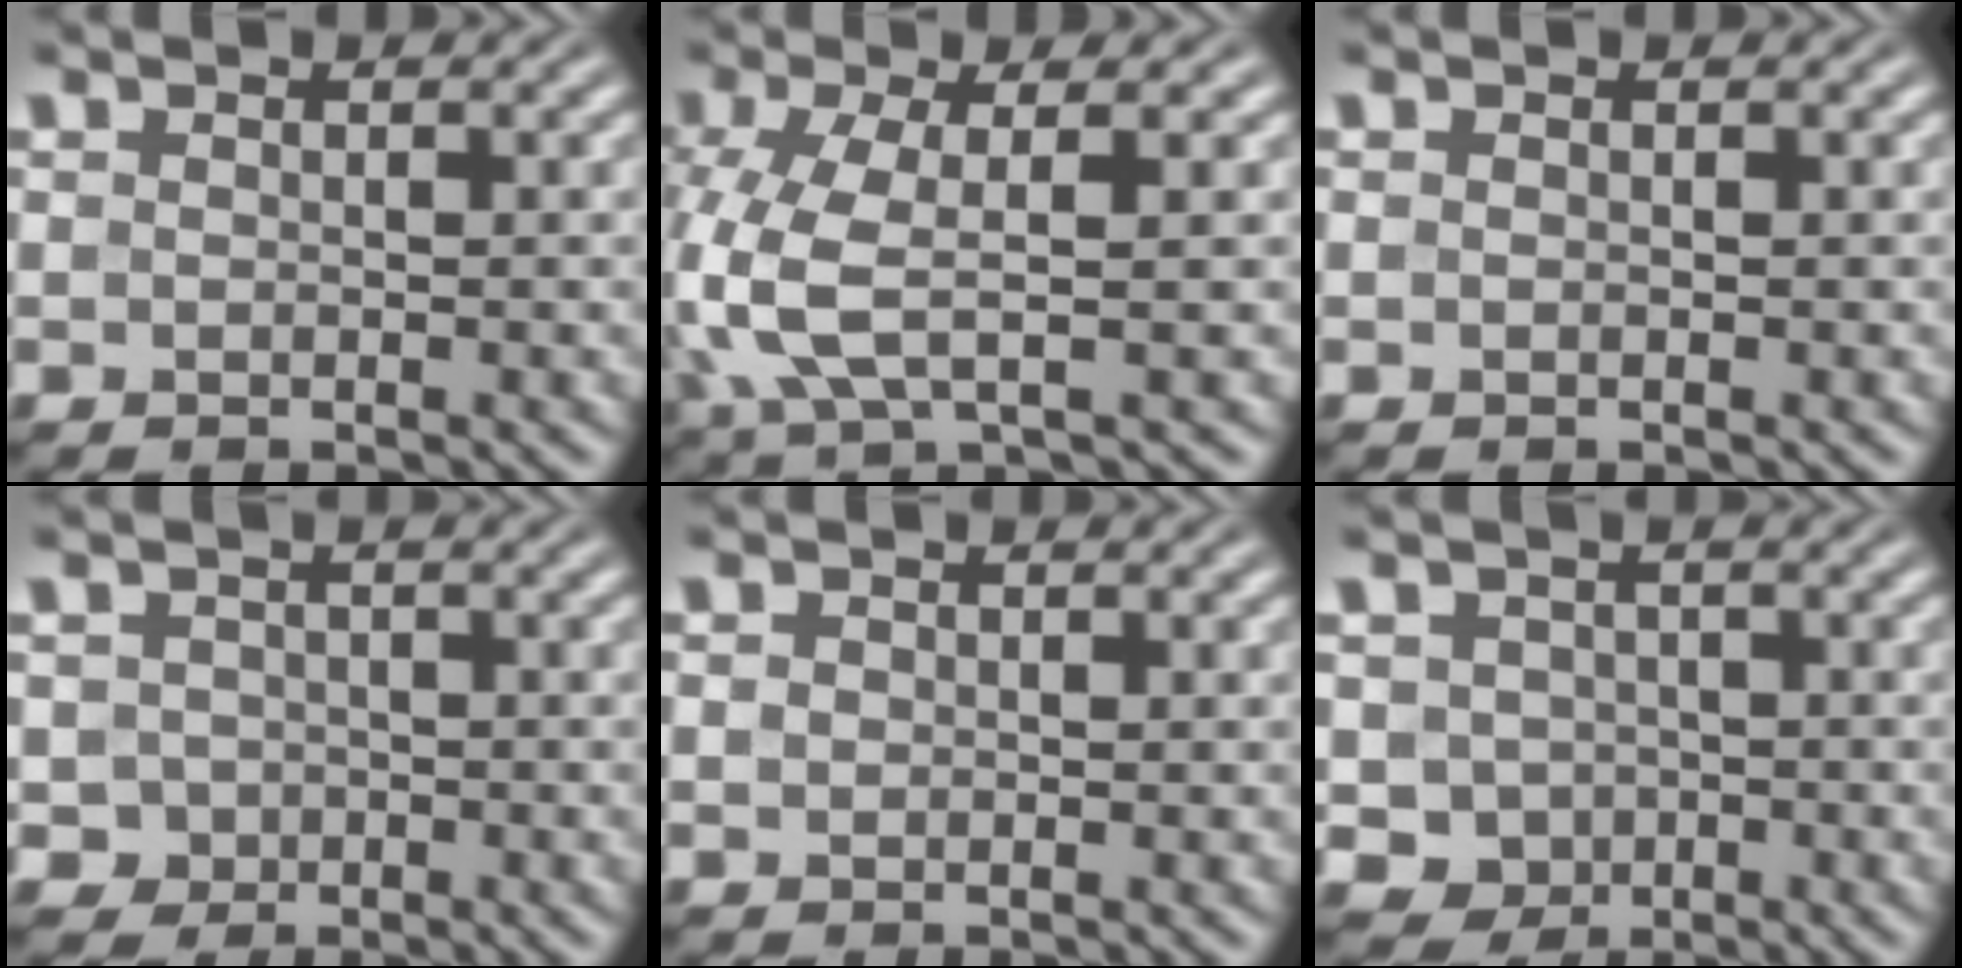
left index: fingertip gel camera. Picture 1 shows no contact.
{"total": 5.5, "force": [-0.2, 1.8, 5.2], "torque": [-0.133, -0.004, -0.003]}
{"total": 0.0}
{"total": 1.7, "force": [-0.4, 1.6, 0.2], "torque": [0.005, -0.002, -0.009]}
{"total": 0.5, "force": [0.1, 0.5, 0.3], "torque": [-0.004, -0.002, 0.001]}
{"total": 2.9, "force": [-0.6, 2.7, 0.7], "torque": [-0.012, -0.005, -0.013]}